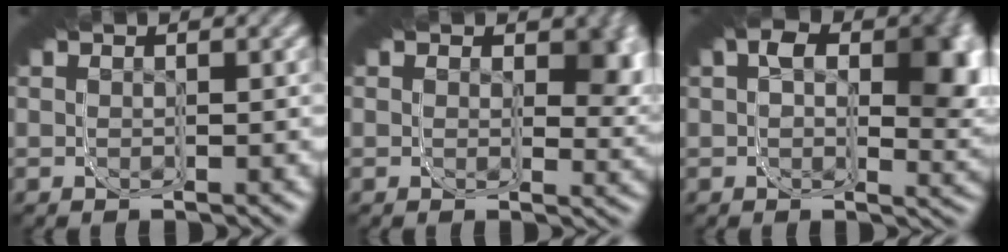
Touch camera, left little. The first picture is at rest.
{"total": 5.3, "force": [0.9, 3.6, 3.7], "torque": [-0.044, -0.007, 0.015]}
{"total": 7.9, "force": [0.0, 5.0, 6.1], "torque": [-0.067, 0.004, -0.006]}